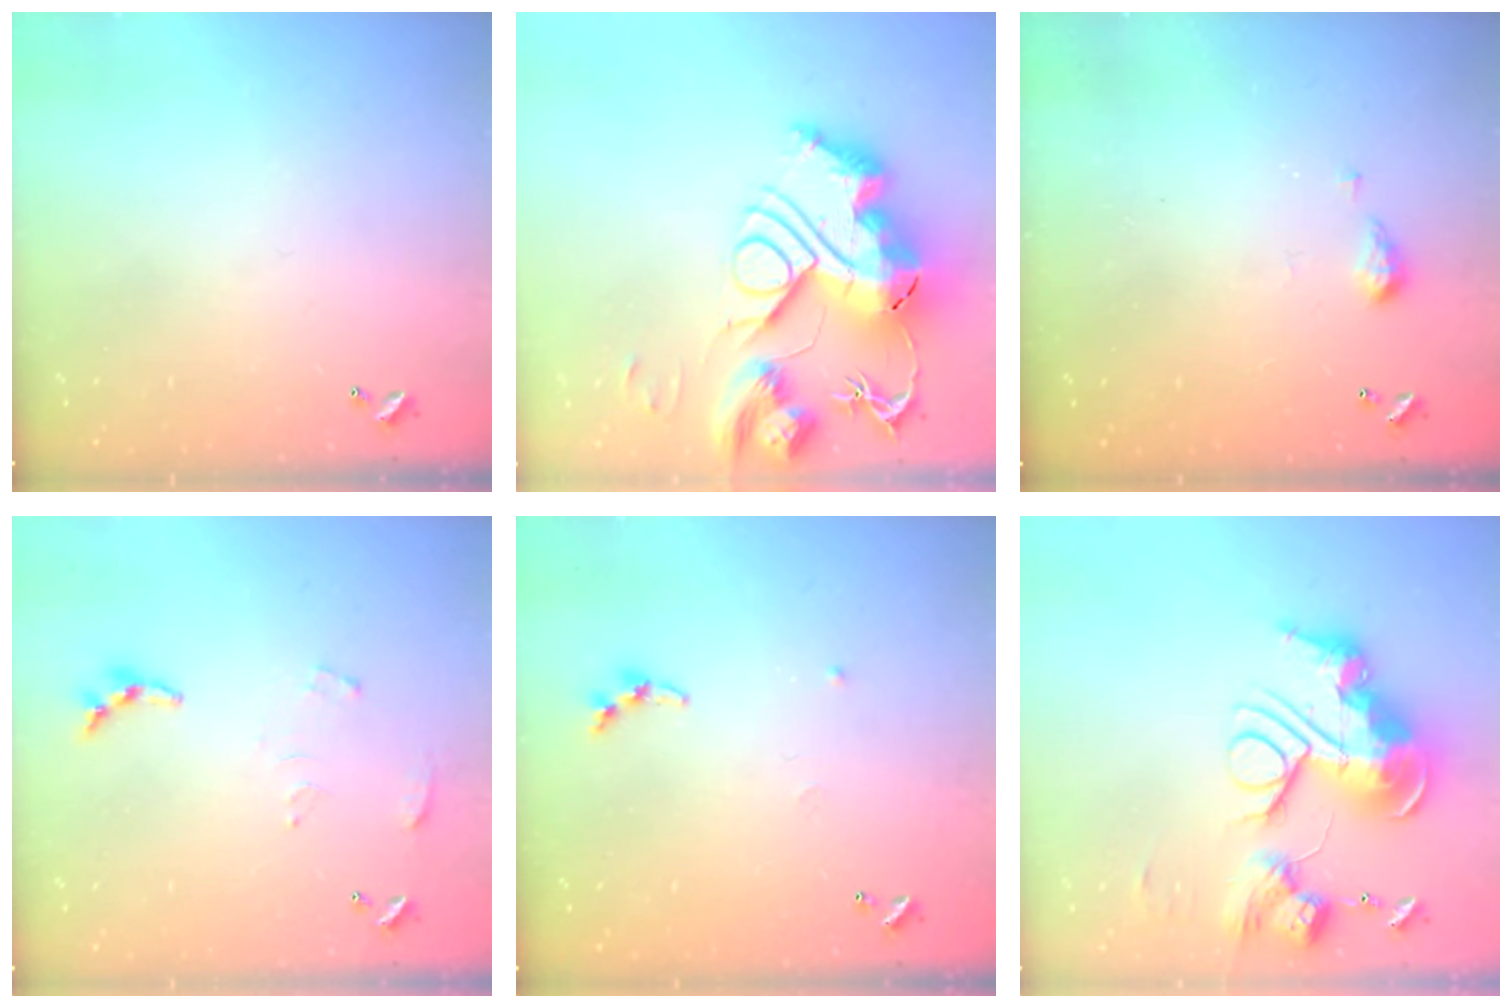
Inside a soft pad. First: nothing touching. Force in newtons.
{"total": 0.7, "press": 0.7, "slide": 0.0}
{"total": 3.1, "press": 3.1, "slide": 0.6}
{"total": 6.2, "press": 6.2, "slide": 0.5}
{"total": 5.3, "press": 5.2, "slide": 0.7}
{"total": 0.9, "press": 0.9, "slide": 0.0}